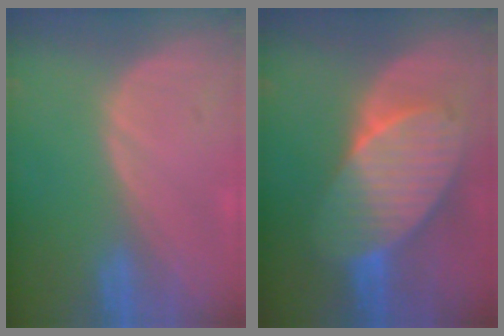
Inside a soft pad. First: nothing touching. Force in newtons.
{"total": 9.6, "press": 9.6, "slide": 0.4}